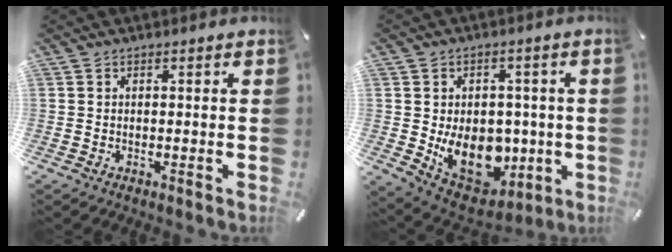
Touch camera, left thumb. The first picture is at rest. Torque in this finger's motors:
{"motor_torque": [2.12, 2.42, 0.41, -0.07, 0.12]}